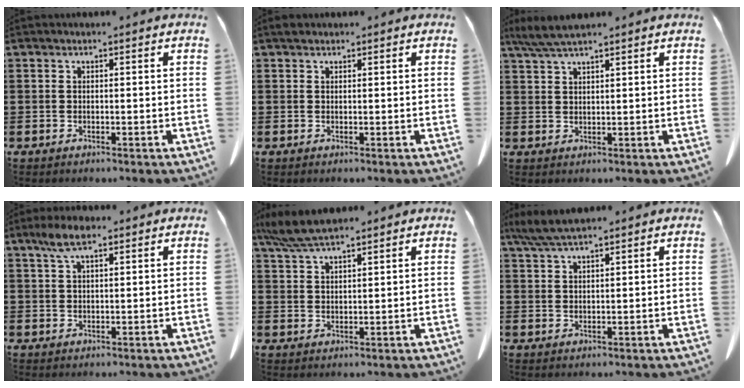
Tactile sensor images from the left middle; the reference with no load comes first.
{"total": 0.8, "force": [0.7, 0.3, 0.2], "torque": [-0.007, 0.001, 0.014]}
{"total": 4.2, "force": [3.4, 0.3, 2.4], "torque": [-0.055, -0.006, 0.064]}
{"total": 4.7, "force": [2.7, 1.3, 3.7], "torque": [-0.079, 0.004, 0.049]}
{"total": 5.9, "force": [4.9, 0.7, 3.2], "torque": [-0.075, -0.011, 0.092]}
{"total": 4.6, "force": [3.7, 0.4, 2.7], "torque": [-0.060, -0.008, 0.070]}